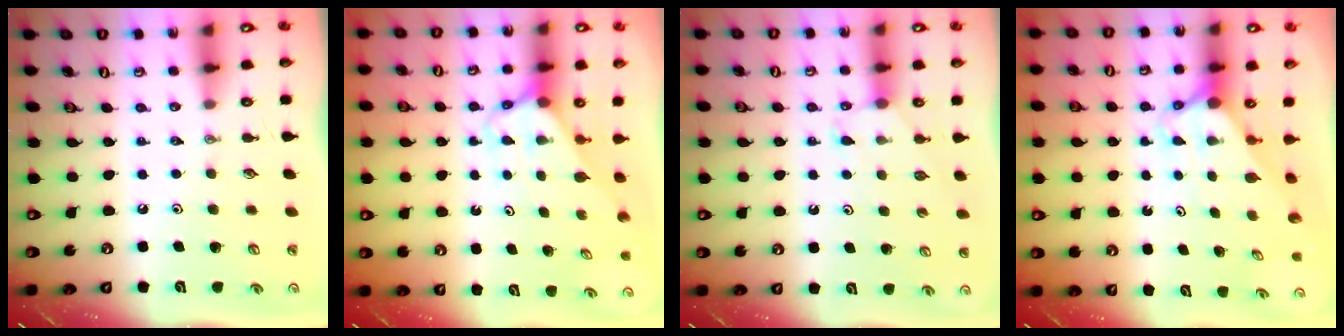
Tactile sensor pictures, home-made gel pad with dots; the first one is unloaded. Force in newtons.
{"total": 2.9, "press": 2.9, "slide": 0.2}
{"total": 4.4, "press": 4.4, "slide": 0.6}
{"total": 2.7, "press": 2.7, "slide": 0.0}